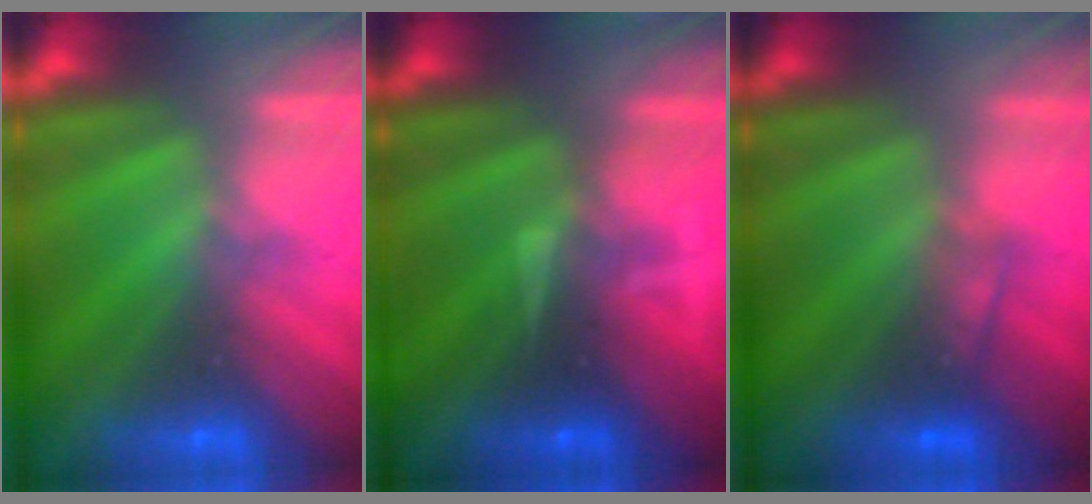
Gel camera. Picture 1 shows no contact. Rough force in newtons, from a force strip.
{"total": 3.2}
{"total": 2.3}